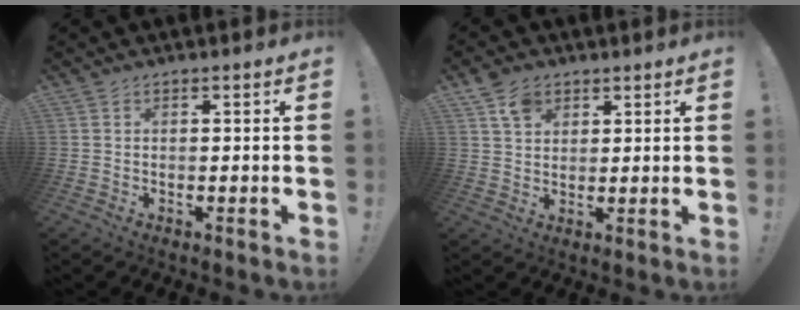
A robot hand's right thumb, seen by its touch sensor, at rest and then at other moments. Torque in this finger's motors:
{"motor_torque": [0.24, 1.69, 0.07, -0.01, 0.00]}